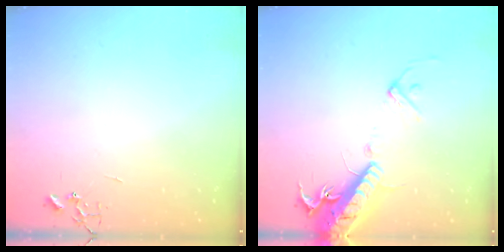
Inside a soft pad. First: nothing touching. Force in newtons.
{"total": 17.9, "press": 17.6, "slide": 3.5}